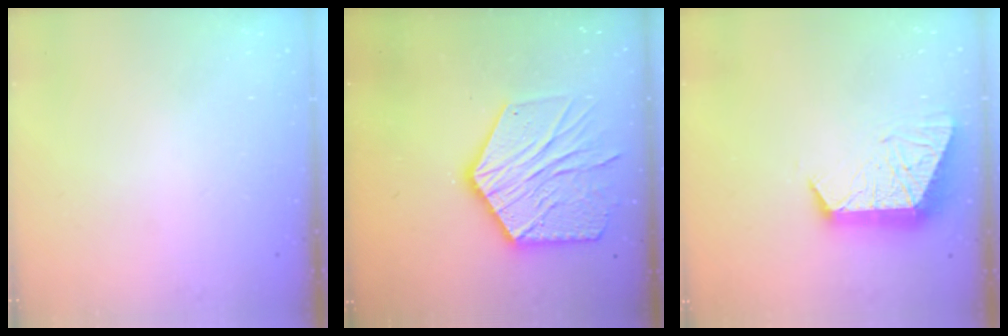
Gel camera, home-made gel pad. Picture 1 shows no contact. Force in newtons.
{"total": 19.6, "press": 19.5, "slide": 1.6}
{"total": 11.3, "press": 11.3, "slide": 1.0}